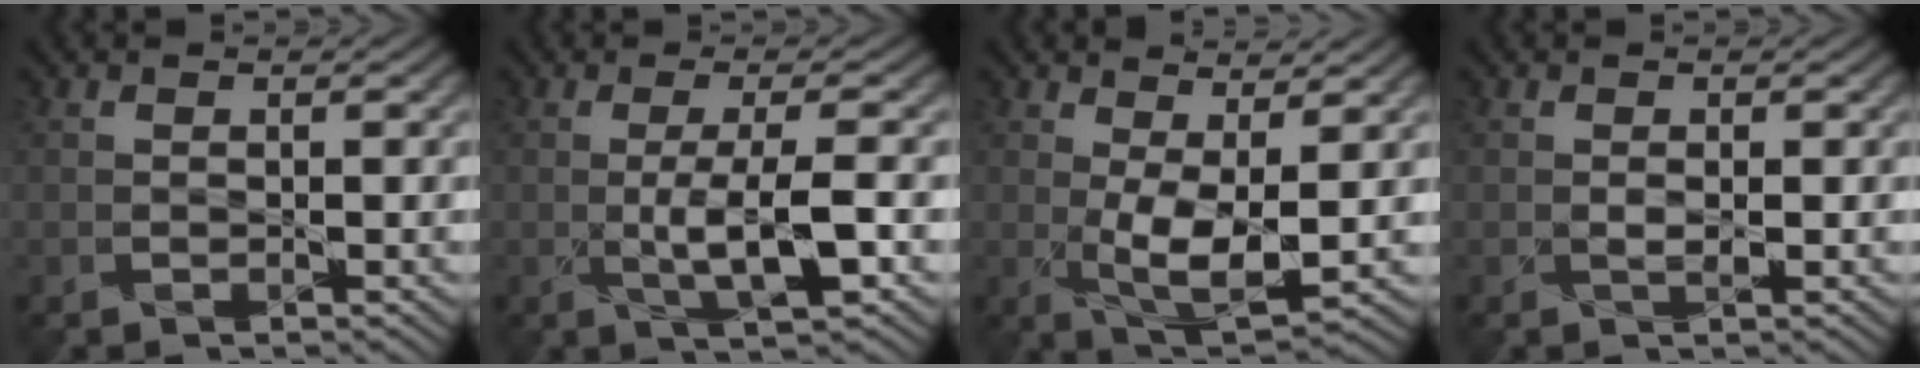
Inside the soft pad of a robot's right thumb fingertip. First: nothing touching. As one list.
[{"total": 4.6, "force": [-1.1, 0.3, 4.4], "torque": [-0.082, 0.000, -0.011]}, {"total": 5.6, "force": [0.5, 2.3, 5.1], "torque": [-0.114, -0.006, 0.018]}, {"total": 1.0, "force": [-0.2, 0.4, 1.0], "torque": [-0.023, 0.001, -0.004]}]